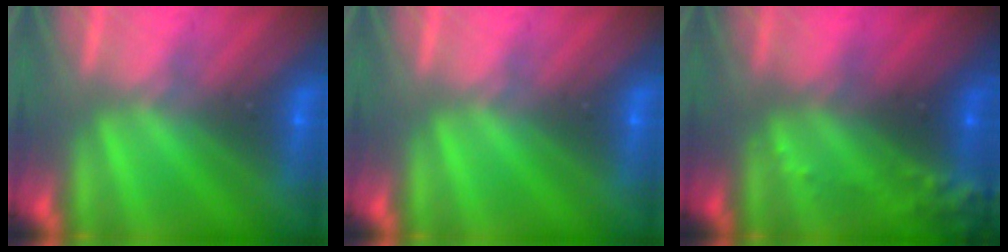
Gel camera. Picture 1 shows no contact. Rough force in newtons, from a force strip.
{"total": 0.0}
{"total": 9.4}